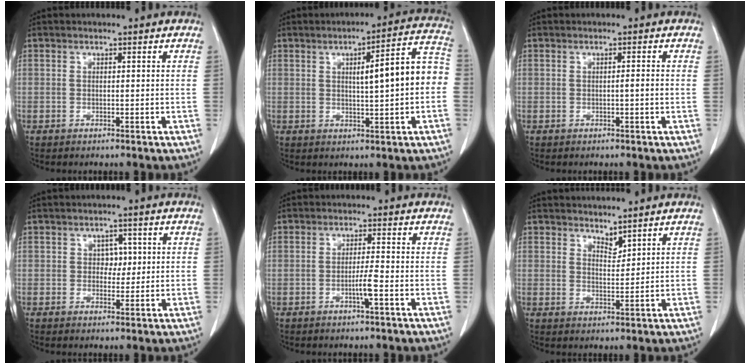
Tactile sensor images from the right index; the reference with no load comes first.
{"total": 10.5, "force": [0.2, 1.2, 10.4], "torque": [-0.137, 0.030, 0.002]}
{"total": 1.1, "force": [-0.2, -0.2, 1.0], "torque": [-0.018, -0.001, -0.003]}
{"total": 2.8, "force": [0.4, 2.0, 1.9], "torque": [-0.020, 0.002, 0.005]}
{"total": 2.8, "force": [-1.1, -0.3, 2.5], "torque": [-0.047, -0.003, -0.021]}
{"total": 2.3, "force": [2.2, 0.6, 0.6], "torque": [-0.011, -0.005, 0.041]}